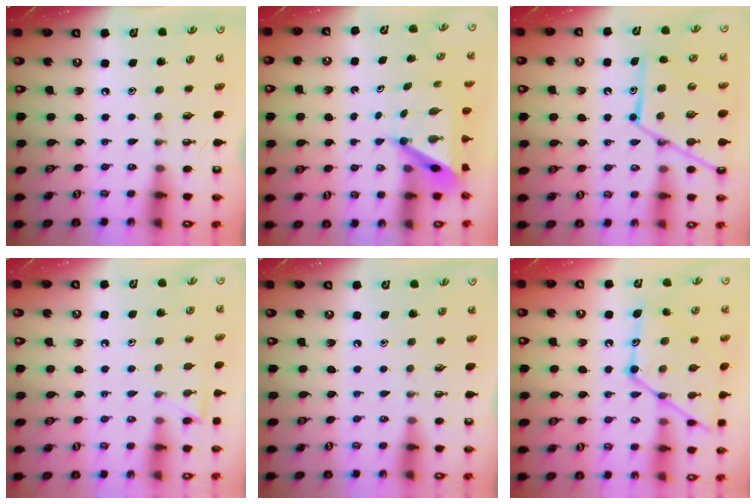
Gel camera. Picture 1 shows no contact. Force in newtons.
{"total": 6.3, "press": 6.3, "slide": 0.6}
{"total": 15.3, "press": 15.2, "slide": 1.4}
{"total": 7.0, "press": 7.0, "slide": 0.7}
{"total": 0.0}
{"total": 18.0, "press": 17.9, "slide": 1.5}